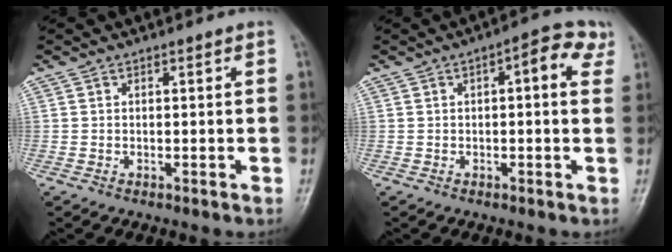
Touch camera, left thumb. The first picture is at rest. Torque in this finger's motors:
{"motor_torque": [-0.23, 0.41, -0.09, -0.12, 0.08]}